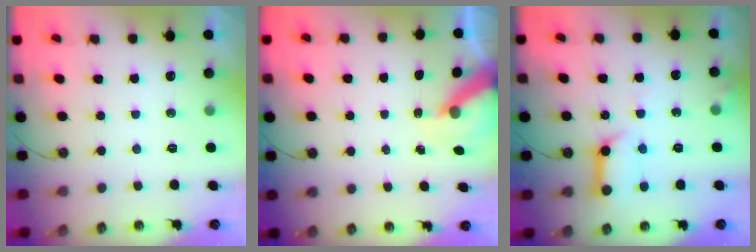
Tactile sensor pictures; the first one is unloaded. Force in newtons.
{"total": 6.4, "press": 6.4, "slide": 0.3}
{"total": 11.1, "press": 11.0, "slide": 1.3}